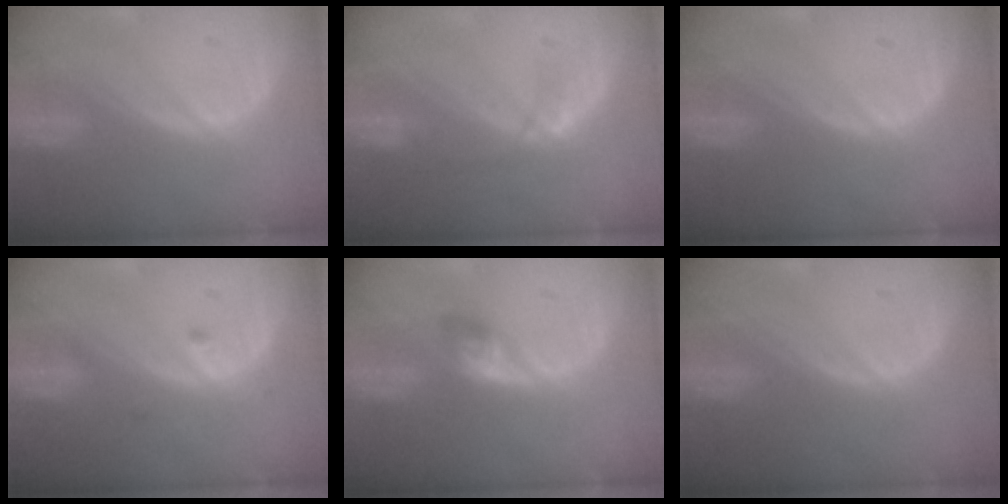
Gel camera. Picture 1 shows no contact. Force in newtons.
{"total": 3.0, "press": 2.7, "slide": 1.3}
{"total": 0.0}
{"total": 1.1, "press": 1.1, "slide": 0.1}
{"total": 2.9, "press": 2.7, "slide": 1.0}
{"total": 0.0}